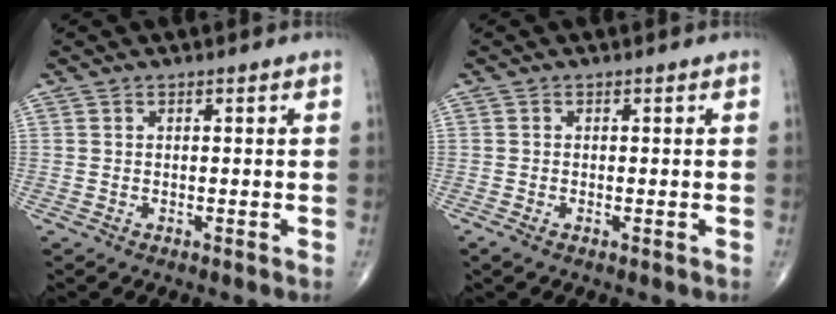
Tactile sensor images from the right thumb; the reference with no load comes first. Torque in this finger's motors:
{"motor_torque": [2.56, 0.63, 0.32, -0.92, 0.02]}